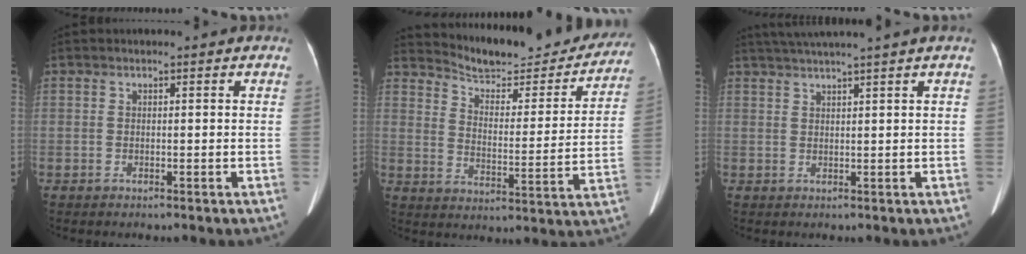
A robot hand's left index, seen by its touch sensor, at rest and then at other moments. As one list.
[{"total": 19.5, "force": [18.6, 3.5, 4.8], "torque": [-0.061, -0.046, 0.243]}, {"total": 6.1, "force": [4.9, -1.7, 3.0], "torque": [-0.045, 0.021, 0.080]}]